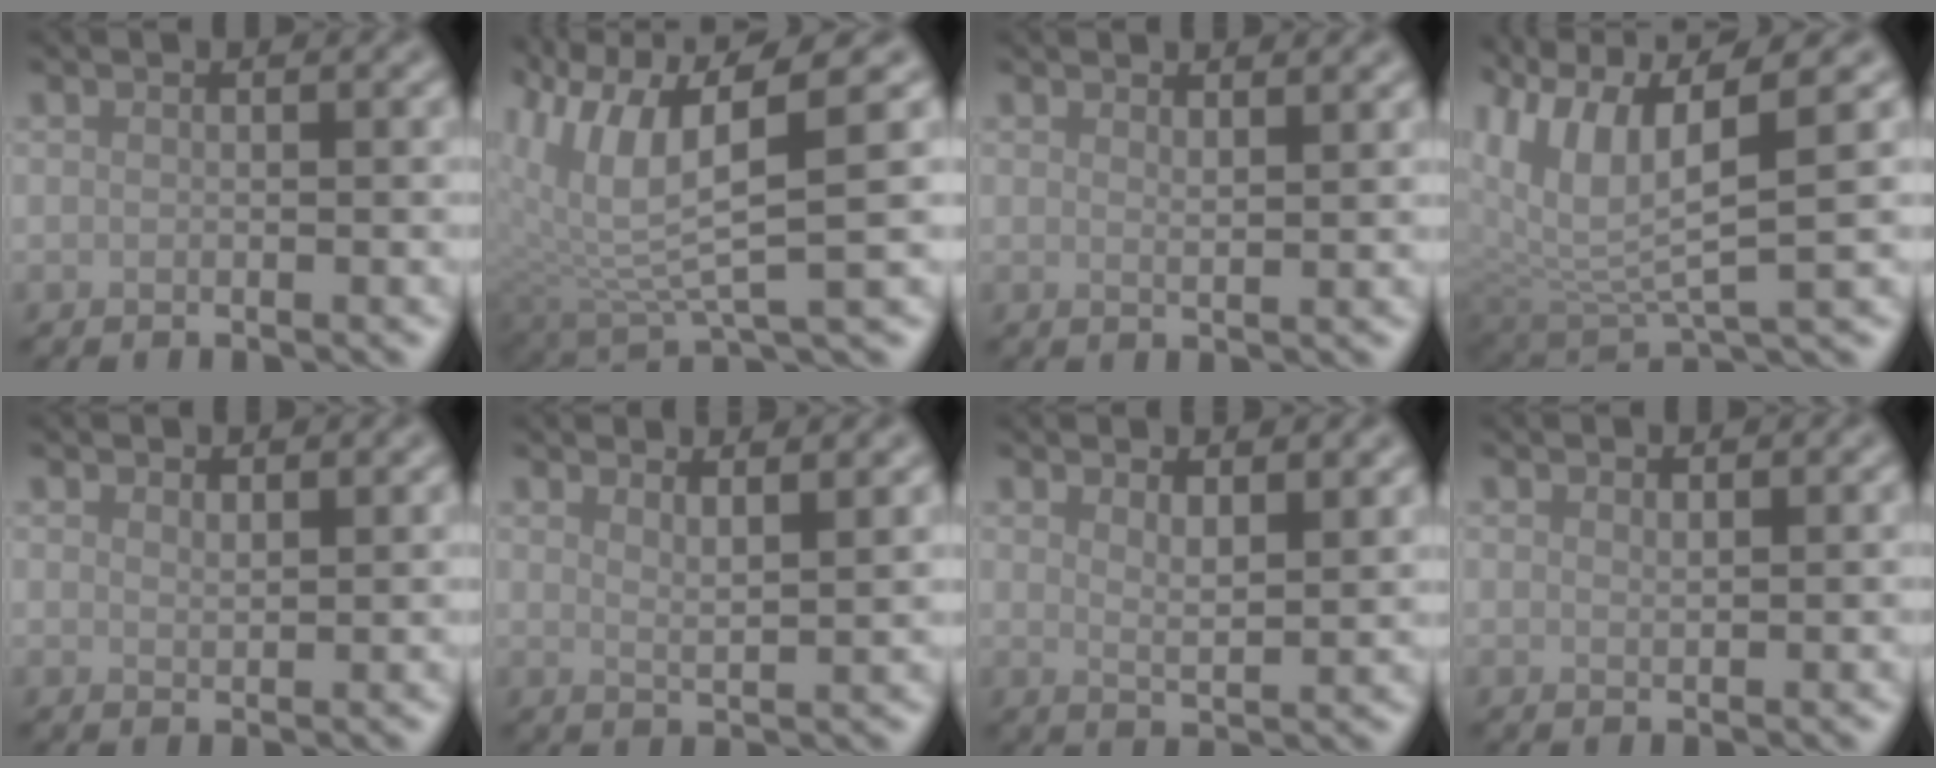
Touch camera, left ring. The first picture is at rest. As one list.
[{"total": 9.3, "force": [2.9, 2.9, 8.4], "torque": [-0.181, -0.003, 0.058]}, {"total": 1.5, "force": [1.2, 0.3, 0.7], "torque": [-0.006, 0.000, 0.018]}, {"total": 8.2, "force": [3.0, 2.8, 7.1], "torque": [-0.154, 0.000, 0.059]}, {"total": 1.3, "force": [1.2, 0.4, 0.4], "torque": [-0.009, 0.000, 0.023]}, {"total": 3.1, "force": [2.3, 0.8, 1.8], "torque": [-0.014, 0.000, 0.034]}, {"total": 2.9, "force": [2.0, 0.9, 2.0], "torque": [-0.028, -0.007, 0.036]}, {"total": 0.7, "force": [0.6, 0.2, 0.3], "torque": [-0.005, -0.002, 0.013]}]